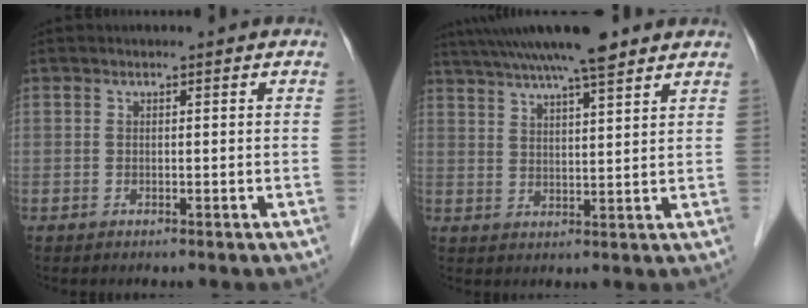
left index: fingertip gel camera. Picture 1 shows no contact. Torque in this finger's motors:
{"motor_torque": [0.31, -0.52, 0.82, 0.21]}